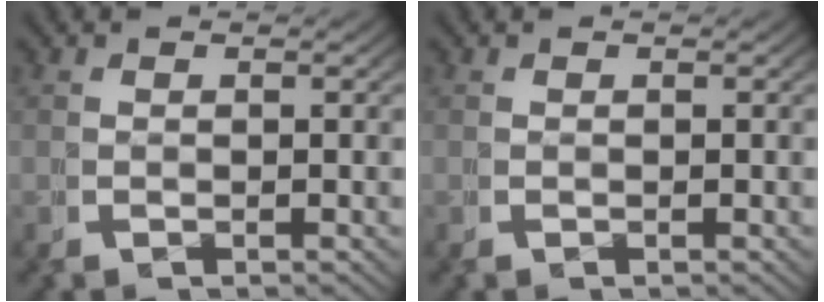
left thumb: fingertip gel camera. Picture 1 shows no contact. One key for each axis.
{"total": 0.0}